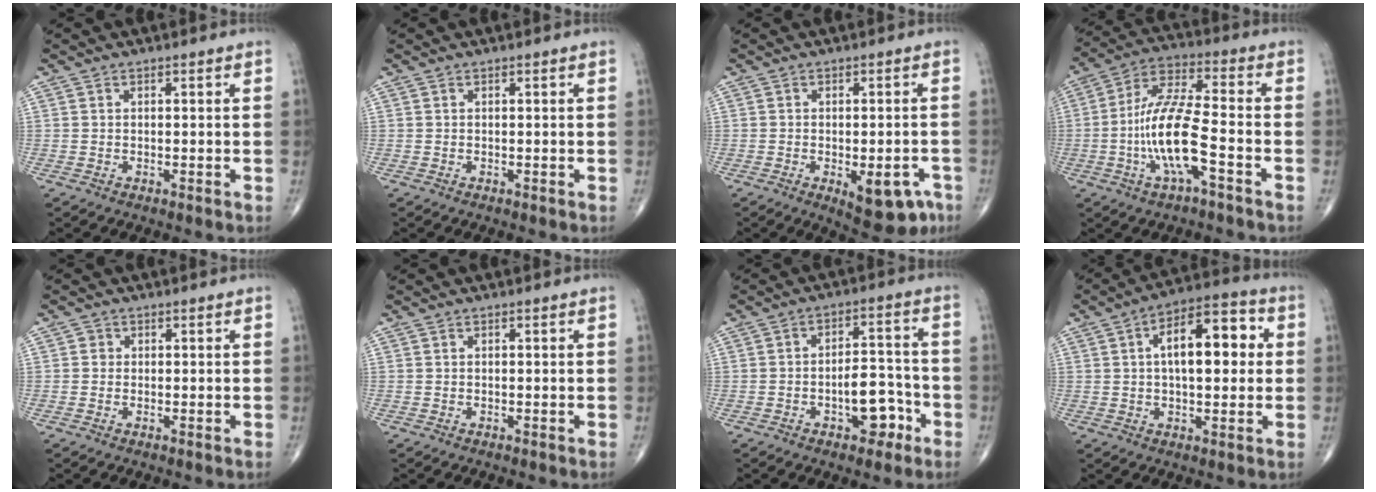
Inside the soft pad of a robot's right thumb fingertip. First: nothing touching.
{"total": 0.0}
{"total": 9.6, "force": [-4.1, 4.3, 7.5], "torque": [-0.072, 0.013, -0.043]}
{"total": 13.7, "force": [-4.0, 3.4, 12.7], "torque": [-0.261, 0.036, -0.077]}
{"total": 0.9, "force": [0.1, 0.9, 0.2], "torque": [0.003, 0.002, -0.001]}
{"total": 0.0}
{"total": 8.3, "force": [-3.5, 4.5, 6.1], "torque": [-0.060, 0.040, -0.051]}
{"total": 14.3, "force": [2.4, 6.7, 12.4], "torque": [-0.169, 0.022, 0.030]}